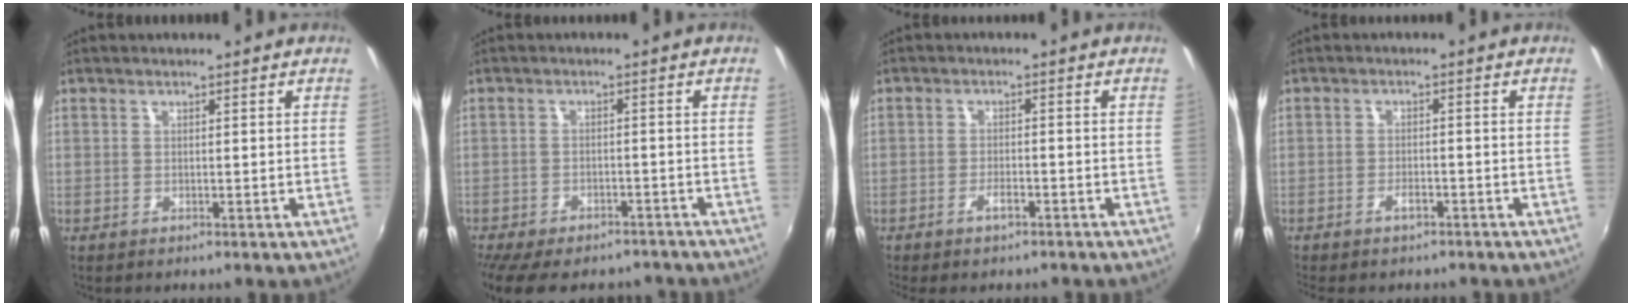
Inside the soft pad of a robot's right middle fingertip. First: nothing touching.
{"total": 14.8, "force": [-12.2, 5.7, 6.2], "torque": [-0.135, -0.021, -0.166]}
{"total": 2.7, "force": [-2.0, 0.8, 1.6], "torque": [-0.038, -0.001, -0.037]}
{"total": 2.7, "force": [-2.1, 1.1, 1.3], "torque": [-0.033, -0.001, -0.035]}